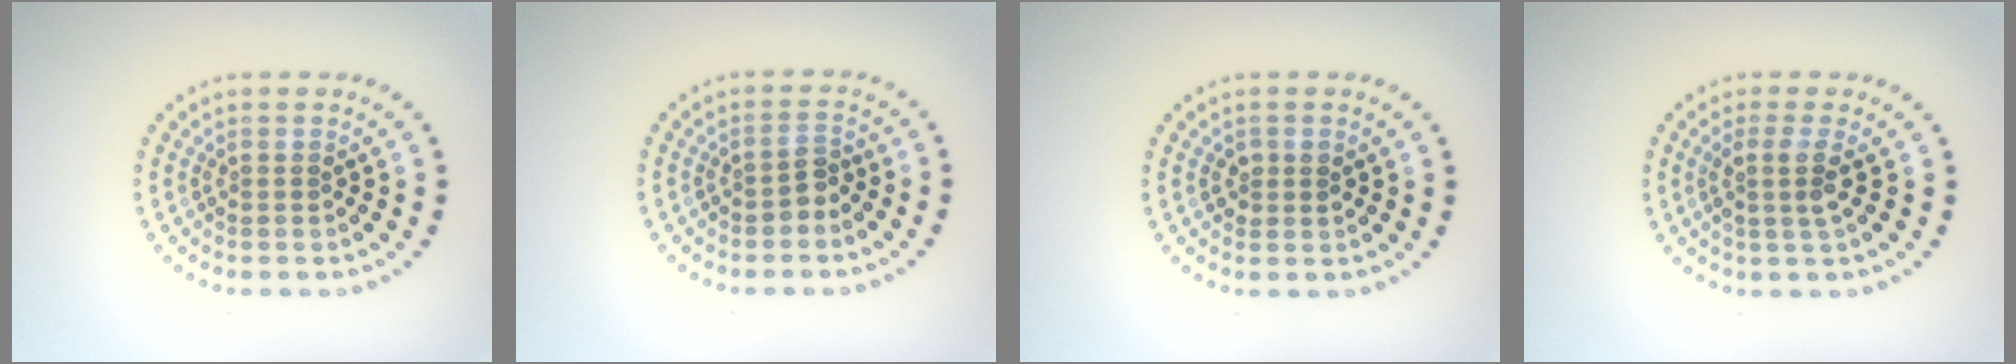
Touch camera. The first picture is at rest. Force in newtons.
{"total": 1.4, "press": 1.2, "slide": 0.6}
{"total": 1.3, "press": 1.3, "slide": 0.1}
{"total": 2.2, "press": 1.7, "slide": 1.3}